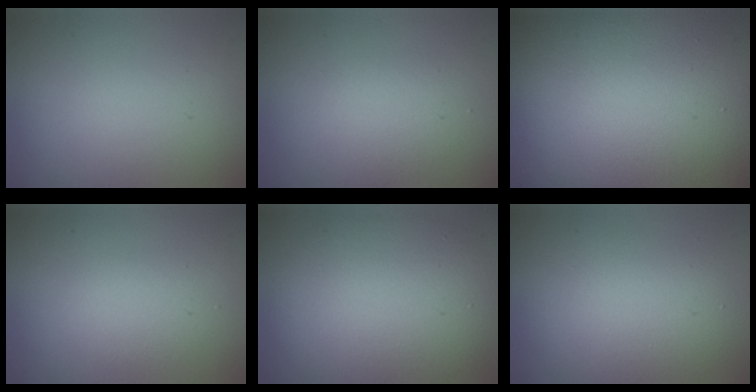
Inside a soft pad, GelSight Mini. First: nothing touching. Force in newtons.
{"total": 2.1, "press": 2.1, "slide": 0.2}
{"total": 27.3, "press": 27.3, "slide": 1.3}
{"total": 1.5, "press": 1.5, "slide": 0.2}
{"total": 8.8, "press": 8.8, "slide": 0.7}
{"total": 4.1, "press": 4.1, "slide": 0.1}